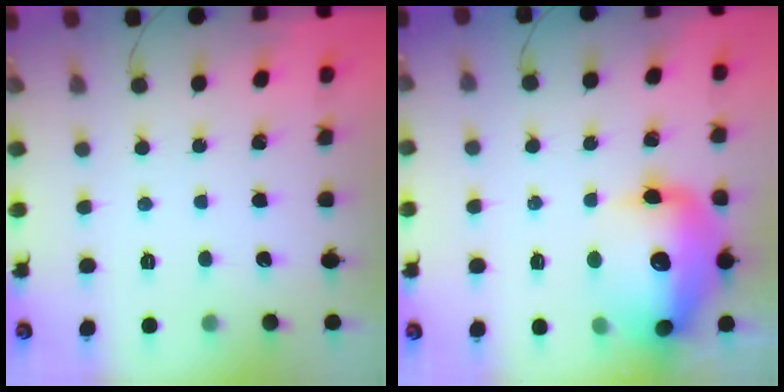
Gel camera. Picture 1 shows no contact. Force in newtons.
{"total": 20.0, "press": 19.6, "slide": 3.9}